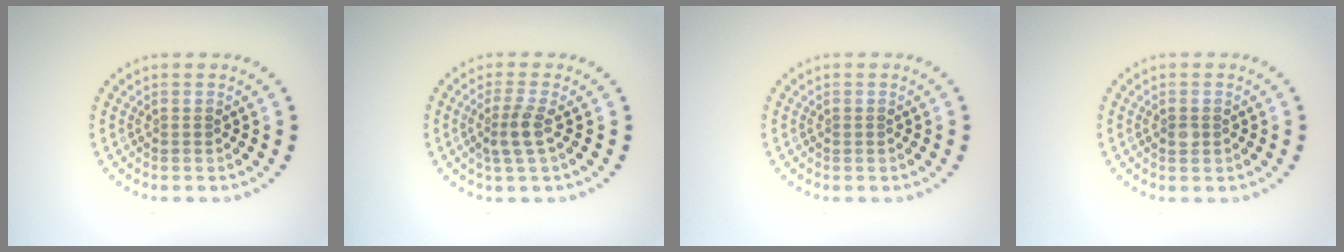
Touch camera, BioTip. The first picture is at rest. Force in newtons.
{"total": 2.2, "press": 1.8, "slide": 1.3}
{"total": 0.0}
{"total": 1.0, "press": 1.0, "slide": 0.1}